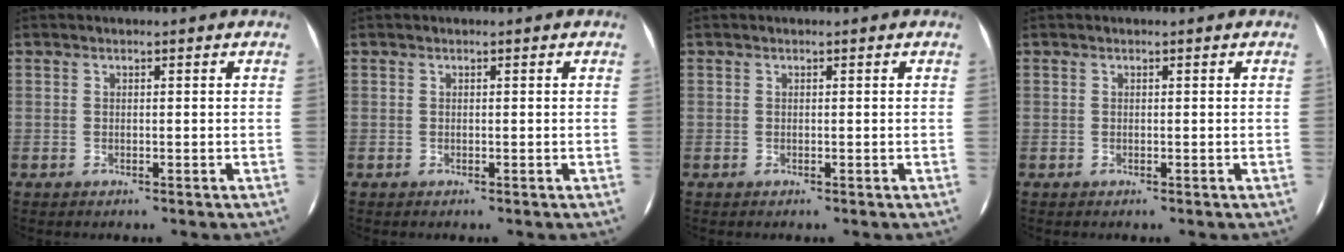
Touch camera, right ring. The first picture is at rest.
{"total": 0.0}
{"total": 0.0}
{"total": 0.0}